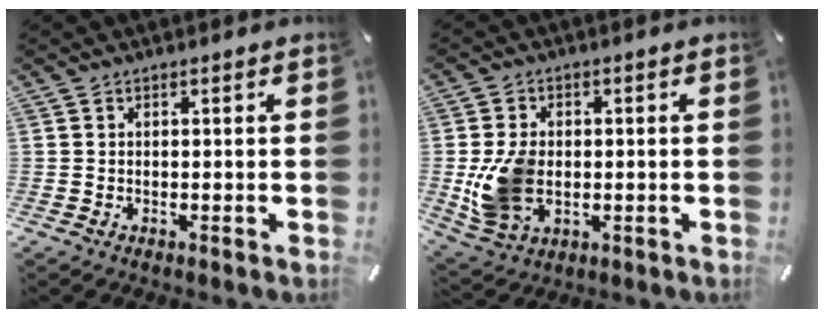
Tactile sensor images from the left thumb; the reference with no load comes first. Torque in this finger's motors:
{"motor_torque": [1.65, 1.63, 1.05, 0.14, 0.43]}